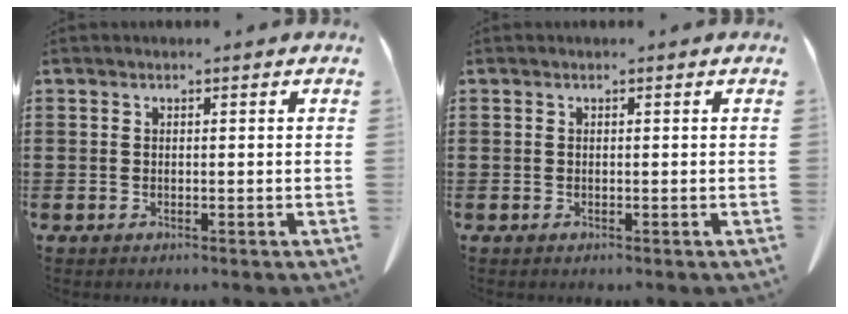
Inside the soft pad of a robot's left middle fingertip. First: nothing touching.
{"total": 0.0}